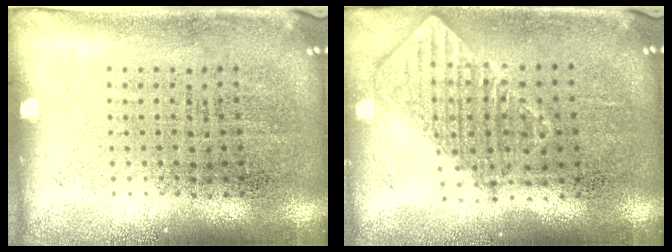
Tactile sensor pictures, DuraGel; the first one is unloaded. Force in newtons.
{"total": 0.9, "press": 0.9, "slide": 0.1}